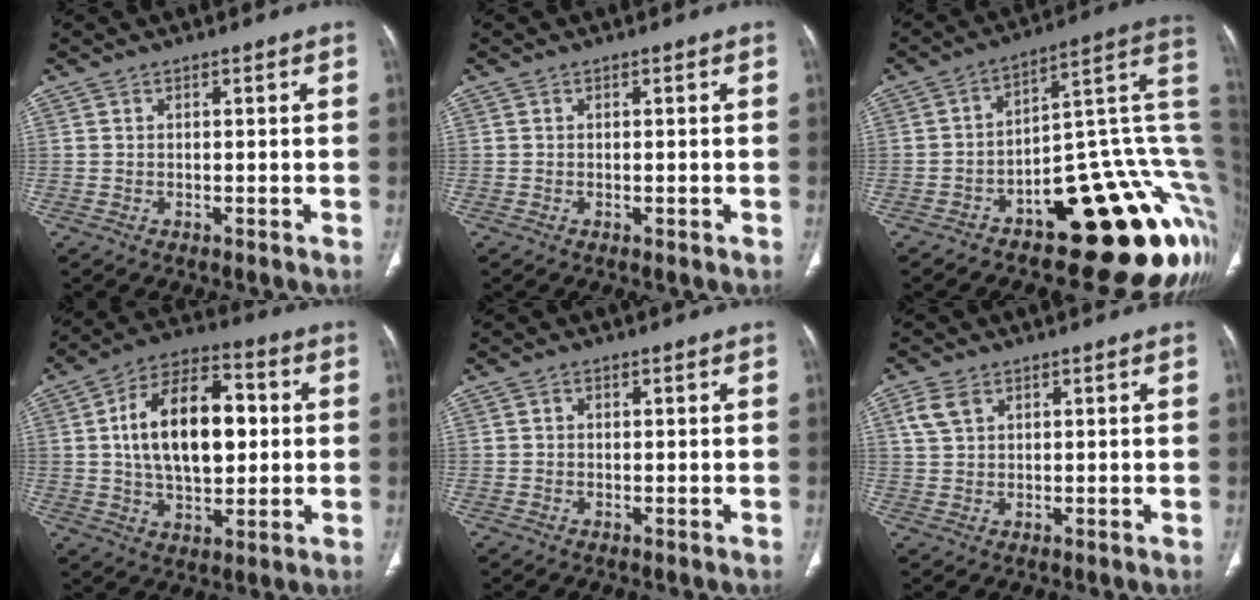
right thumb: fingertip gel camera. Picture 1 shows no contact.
{"total": 0.6, "force": [-0.2, 0.2, 0.6], "torque": [-0.008, -0.003, -0.002]}
{"total": 25.9, "force": [-4.5, 11.1, 22.9], "torque": [-0.179, 0.070, -0.049]}
{"total": 18.5, "force": [2.1, 10.5, 15.0], "torque": [-0.227, 0.016, 0.032]}
{"total": 0.6, "force": [0.1, 0.5, 0.2], "torque": [0.000, 0.001, 0.000]}
{"total": 3.9, "force": [1.9, 2.5, 2.3], "torque": [-0.050, 0.004, 0.044]}